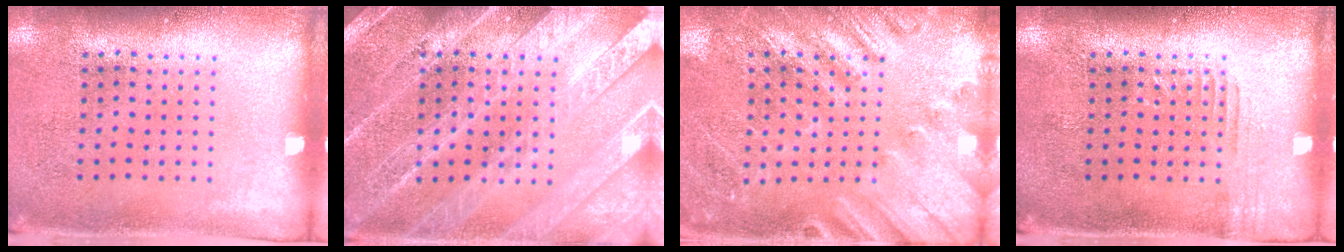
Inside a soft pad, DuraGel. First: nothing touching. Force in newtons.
{"total": 3.6, "press": 3.6, "slide": 0.4}
{"total": 2.4, "press": 2.4, "slide": 0.3}
{"total": 0.9, "press": 0.9, "slide": 0.2}